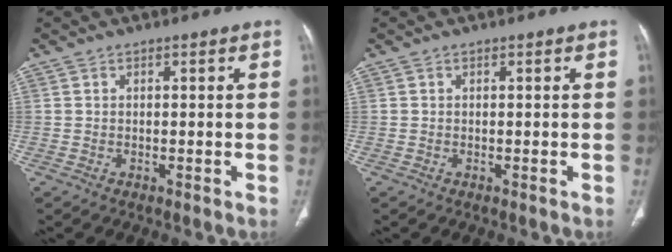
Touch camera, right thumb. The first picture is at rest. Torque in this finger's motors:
{"motor_torque": [0.23, -0.01, 0.02, -0.14, -0.04]}